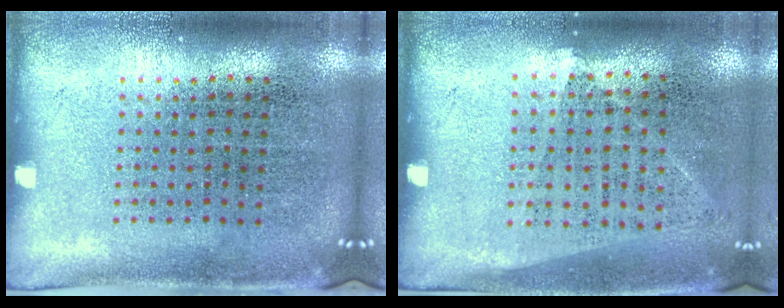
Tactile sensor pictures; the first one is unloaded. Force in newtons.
{"total": 1.0, "press": 0.8, "slide": 0.5}